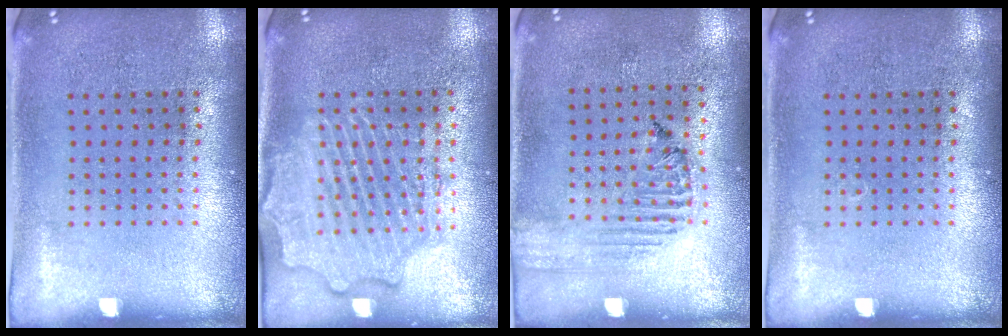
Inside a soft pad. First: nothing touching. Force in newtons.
{"total": 2.3, "press": 2.3, "slide": 0.4}
{"total": 1.5, "press": 1.5, "slide": 0.3}
{"total": 0.0}